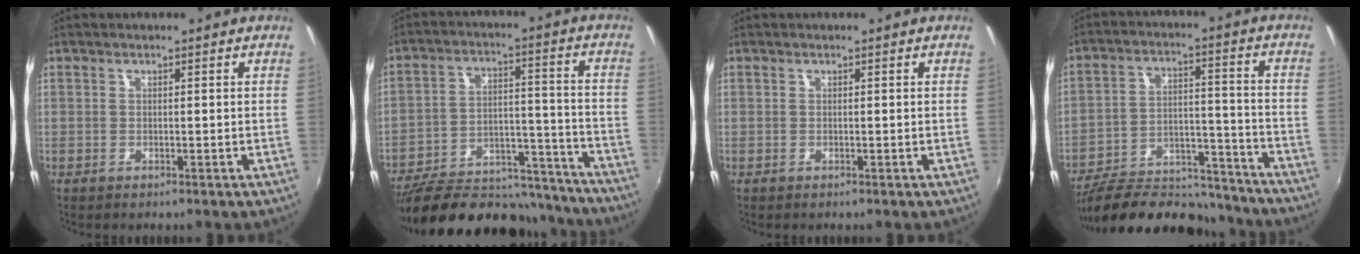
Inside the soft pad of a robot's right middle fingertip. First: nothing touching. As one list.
[{"total": 27.1, "force": [-23.1, 9.2, 10.7], "torque": [-0.192, 0.018, -0.307]}, {"total": 0.0}, {"total": 23.3, "force": [-20.3, 7.3, 8.8], "torque": [-0.158, 0.023, -0.285]}]